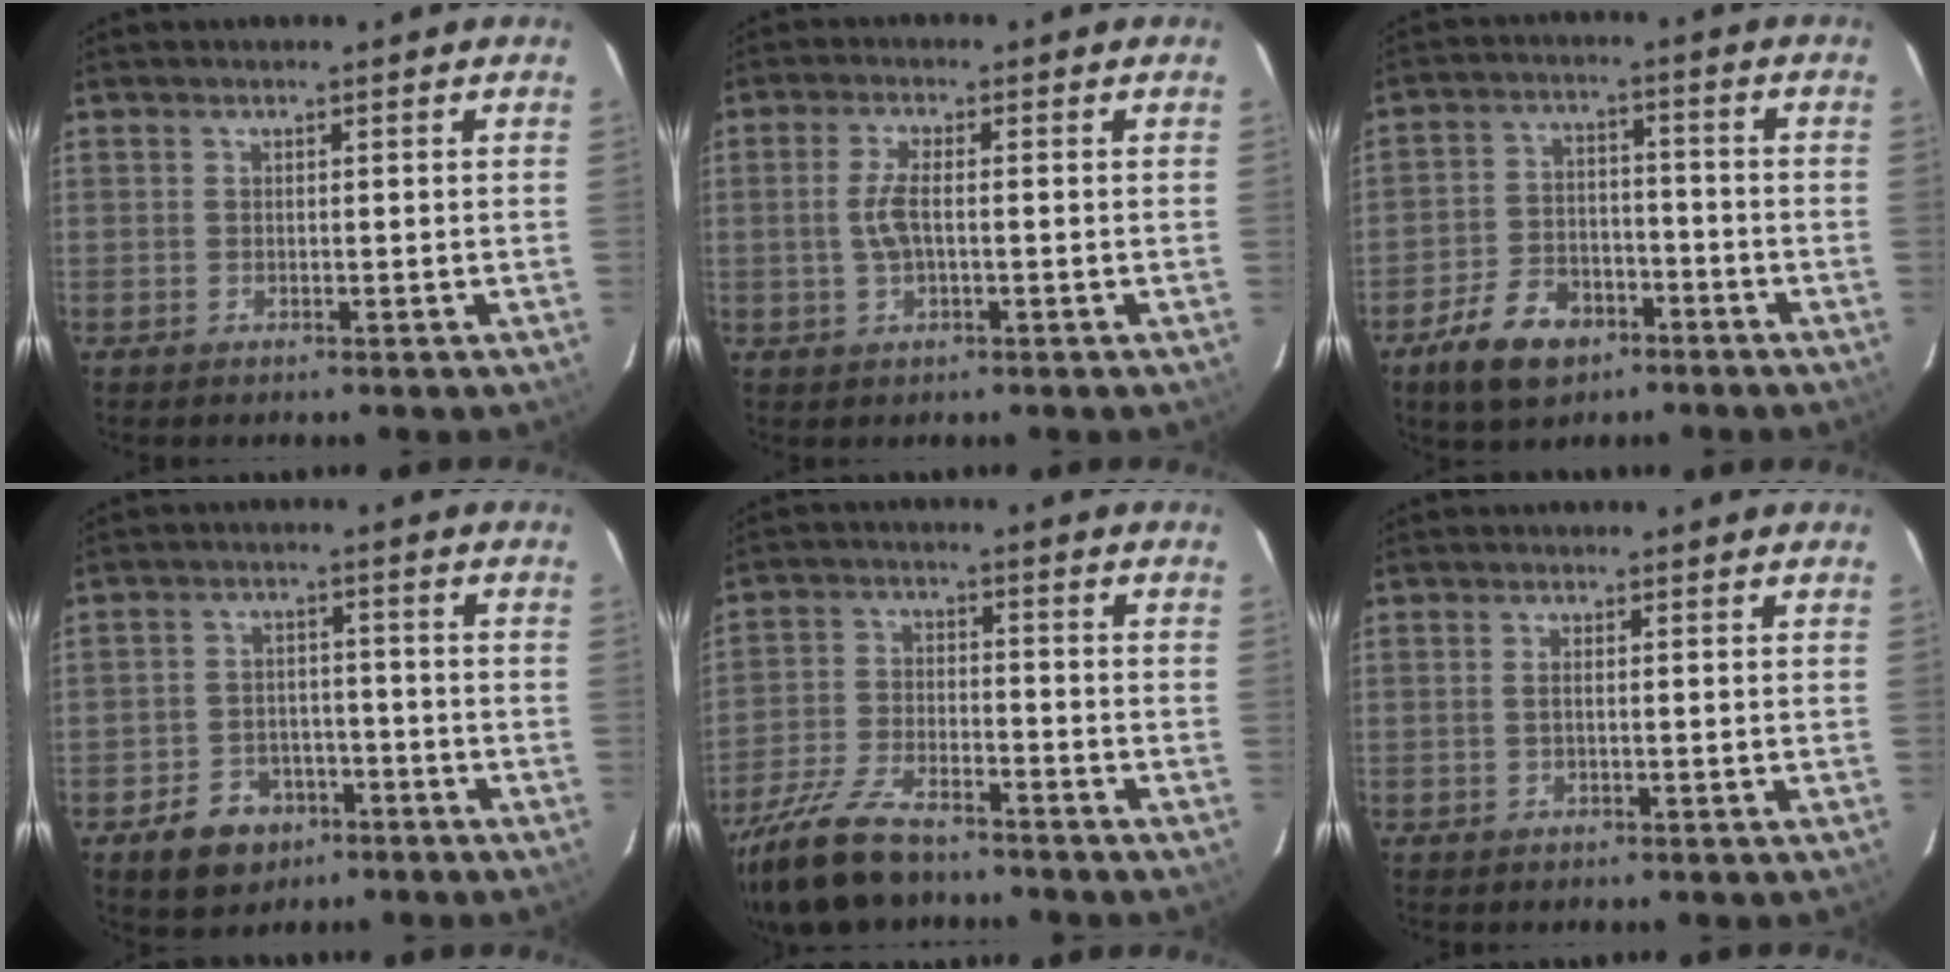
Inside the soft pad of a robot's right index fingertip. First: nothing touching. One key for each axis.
{"total": 4.6, "fx": -0.5, "fy": 1.7, "fz": 4.2, "tx": -0.084, "ty": -0.001, "tz": -0.005}
{"total": 11.0, "fx": -6.8, "fy": 6.5, "fz": 5.6, "tx": -0.136, "ty": 0.013, "tz": -0.111}
{"total": 9.3, "fx": -5.5, "fy": 6.7, "fz": 3.3, "tx": -0.089, "ty": 0.020, "tz": -0.069}
{"total": 16.5, "fx": -13.1, "fy": 5.9, "fz": 8.1, "tx": -0.185, "ty": -0.025, "tz": -0.238}
{"total": 1.0, "fx": -0.1, "fy": 0.2, "fz": 1.0, "tx": -0.021, "ty": 0.001, "tz": -0.003}